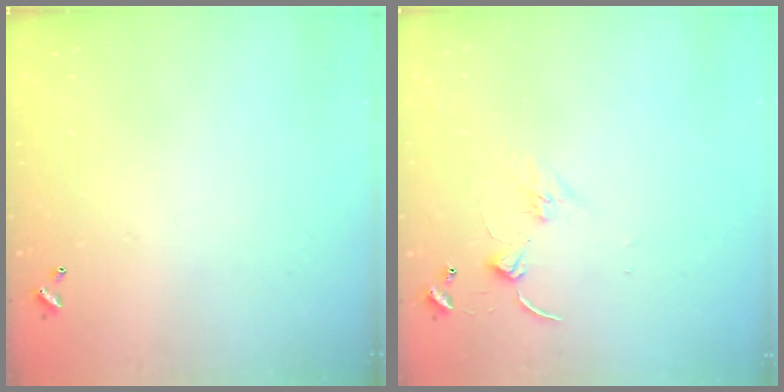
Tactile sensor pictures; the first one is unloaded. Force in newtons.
{"total": 0.6, "press": 0.5, "slide": 0.3}